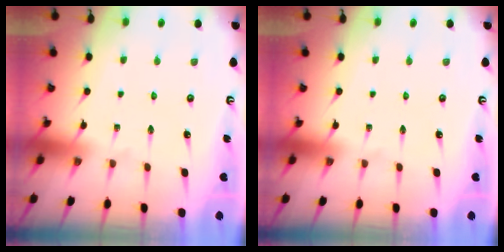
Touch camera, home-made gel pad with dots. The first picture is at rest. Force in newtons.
{"total": 0.0}